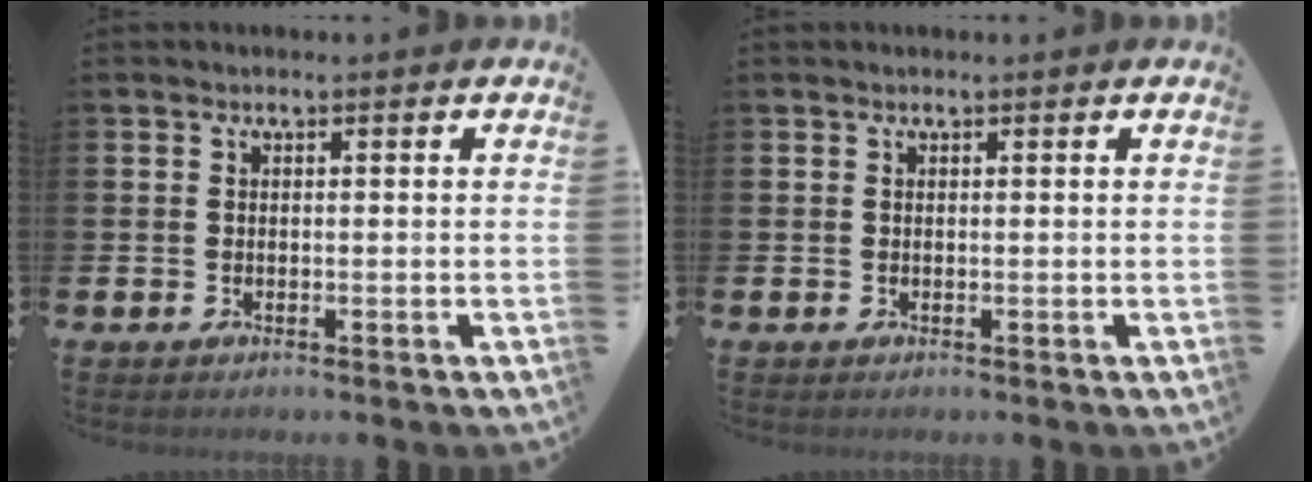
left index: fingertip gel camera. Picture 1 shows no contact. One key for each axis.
{"total": 0.0}